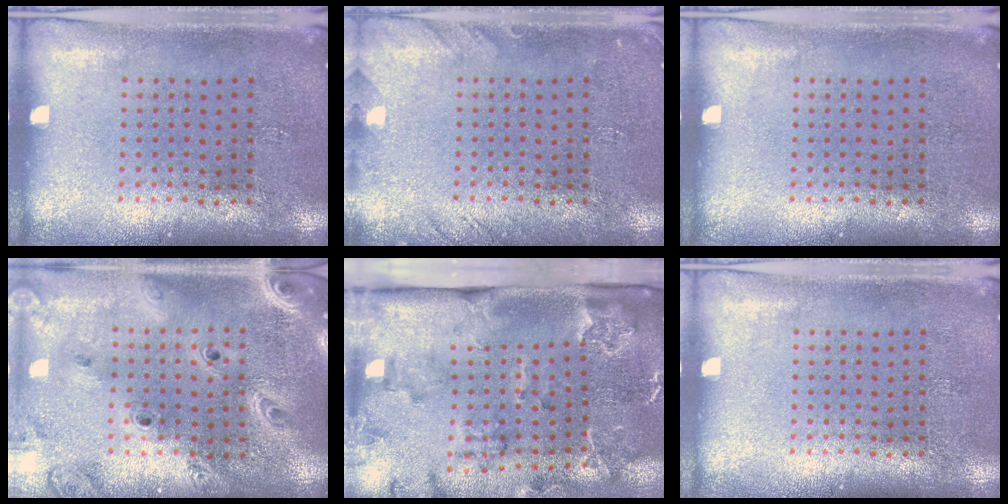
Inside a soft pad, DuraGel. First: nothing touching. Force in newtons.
{"total": 1.5, "press": 1.5, "slide": 0.2}
{"total": 0.0}
{"total": 3.0, "press": 2.5, "slide": 1.6}
{"total": 2.5, "press": 2.3, "slide": 0.9}
{"total": 0.0}